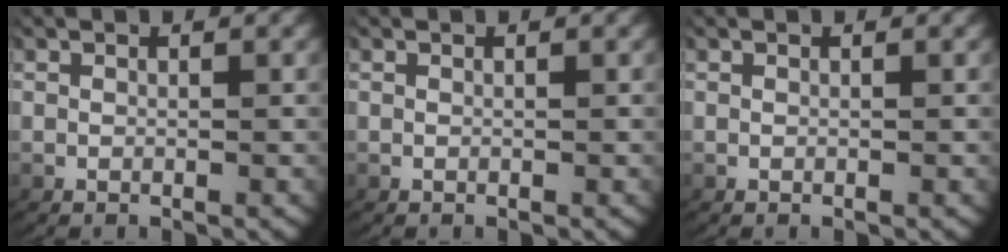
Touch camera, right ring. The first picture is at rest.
{"total": 0.0}
{"total": 0.0}